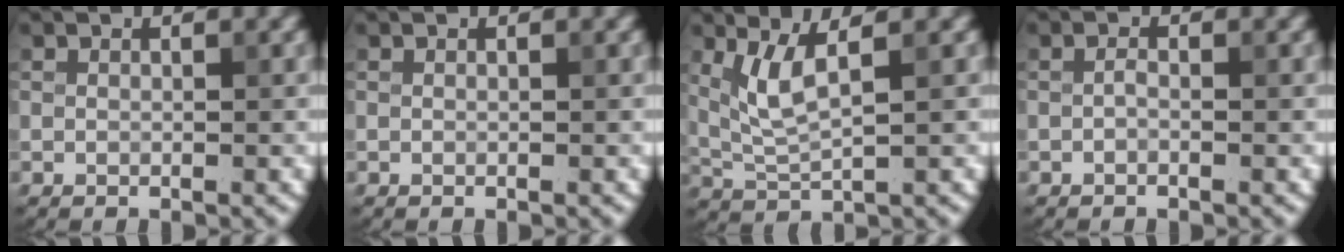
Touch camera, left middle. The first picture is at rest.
{"total": 0.0}
{"total": 3.5, "force": [1.3, 0.8, 3.1], "torque": [-0.076, -0.004, 0.034]}
{"total": 0.6, "force": [-0.3, 0.2, 0.5], "torque": [-0.014, 0.001, -0.007]}